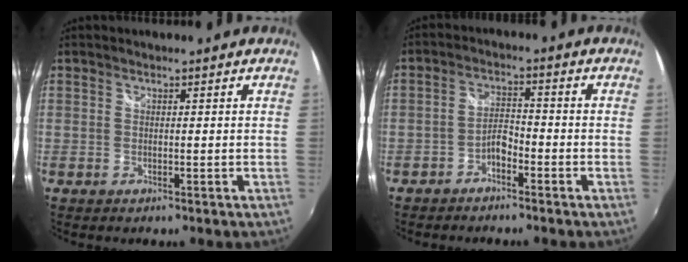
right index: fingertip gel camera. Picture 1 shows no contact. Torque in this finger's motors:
{"motor_torque": [0.75, 0.24, 0.25, 0.04]}